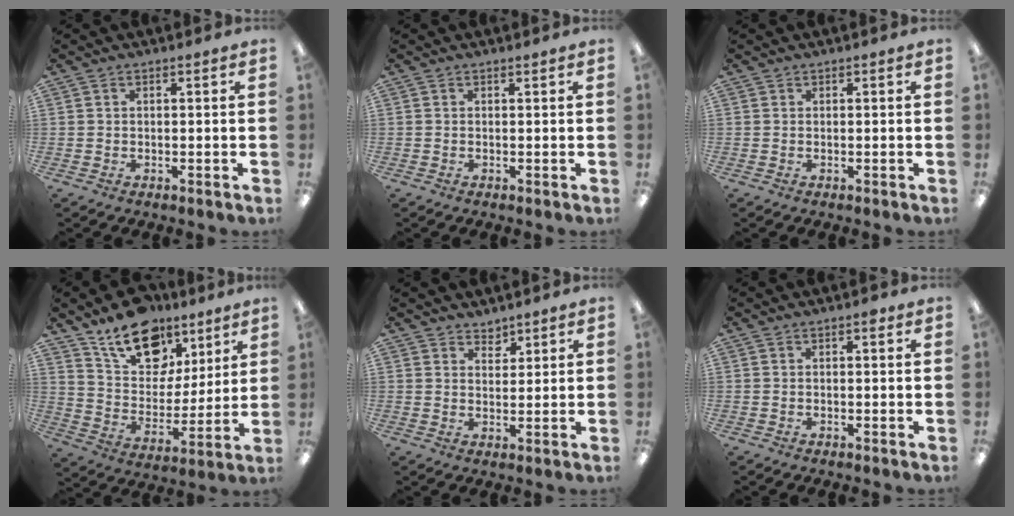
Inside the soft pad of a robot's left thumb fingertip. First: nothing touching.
{"total": 0.6, "force": [0.1, 0.0, 0.6], "torque": [-0.009, -0.003, 0.002]}
{"total": 0.0}
{"total": 17.3, "force": [11.8, 10.2, 7.5], "torque": [-0.121, -0.068, 0.212]}
{"total": 3.0, "force": [2.7, 1.3, 0.1], "torque": [0.010, -0.021, 0.050]}
{"total": 1.3, "force": [0.2, 0.4, 1.2], "torque": [-0.025, 0.005, 0.001]}